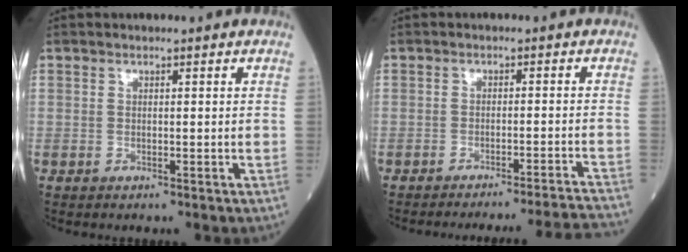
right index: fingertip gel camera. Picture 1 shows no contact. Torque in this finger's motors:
{"motor_torque": [0.00, -0.19, 0.05, 0.05]}